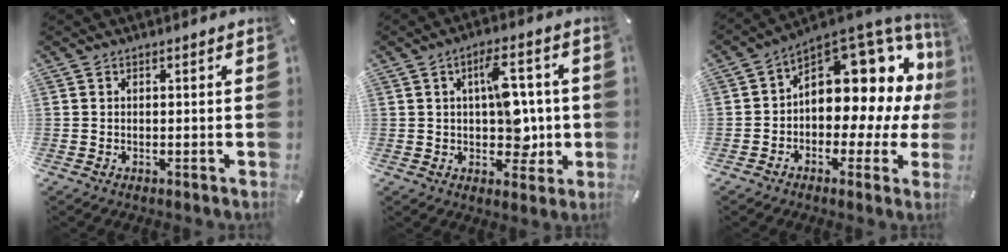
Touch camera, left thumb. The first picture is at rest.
{"total": 11.4, "force": [1.0, 6.9, 9.0], "torque": [-0.110, 0.003, 0.018]}
{"total": 13.3, "force": [5.8, 8.7, 8.1], "torque": [-0.082, -0.078, 0.093]}